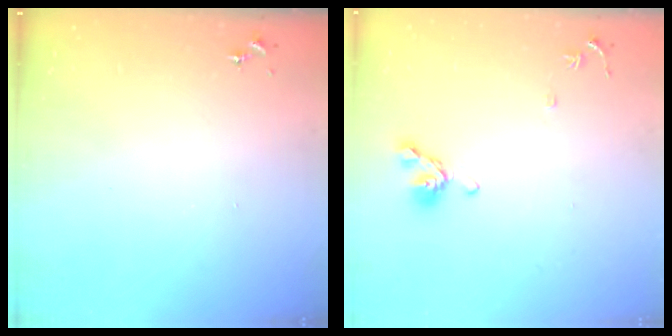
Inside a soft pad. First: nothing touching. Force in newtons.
{"total": 8.4, "press": 8.3, "slide": 1.5}